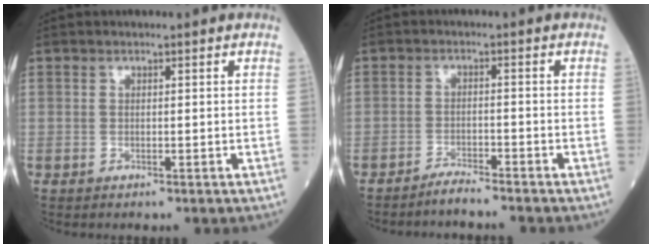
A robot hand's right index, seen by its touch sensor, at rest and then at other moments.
{"total": 3.1, "force": [-3.0, -0.3, 0.7], "torque": [-0.011, -0.010, -0.052]}